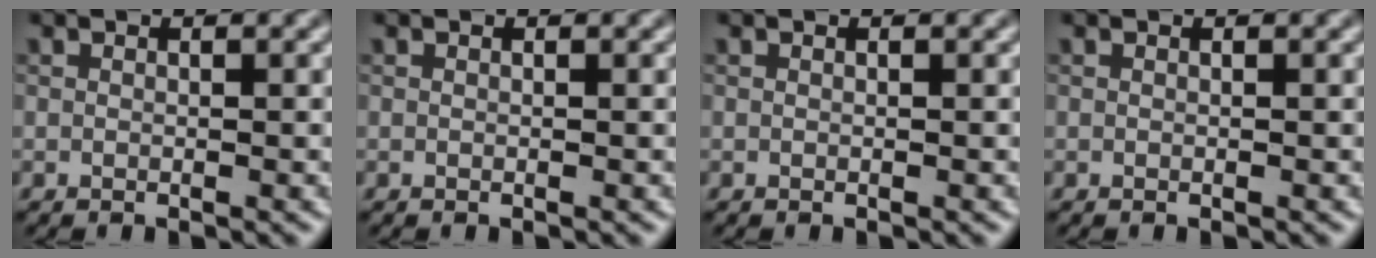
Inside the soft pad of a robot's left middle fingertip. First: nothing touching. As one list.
[{"total": 0.0}, {"total": 0.0}, {"total": 0.0}]